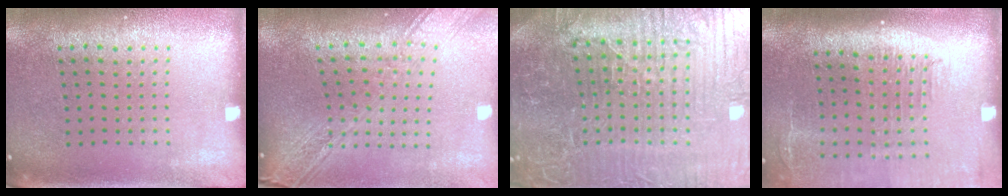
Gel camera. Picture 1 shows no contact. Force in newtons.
{"total": 2.9, "press": 2.3, "slide": 1.9}
{"total": 7.9, "press": 6.9, "slide": 3.7}
{"total": 2.2, "press": 1.8, "slide": 1.3}